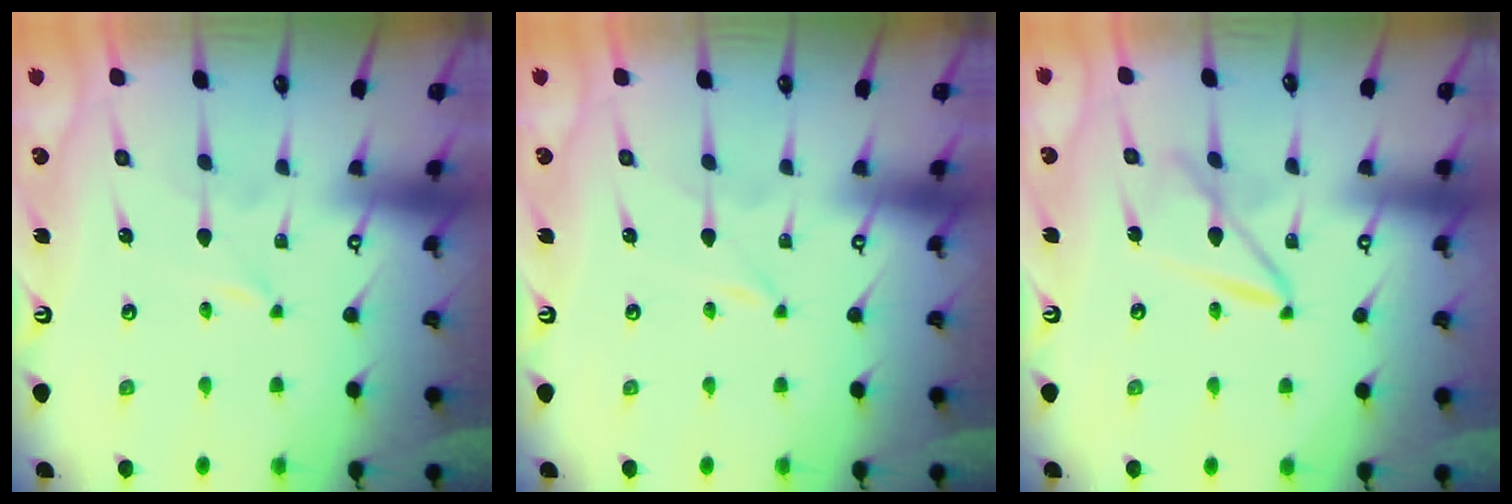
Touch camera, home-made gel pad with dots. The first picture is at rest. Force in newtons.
{"total": 0.0}
{"total": 7.6, "press": 7.6, "slide": 0.6}